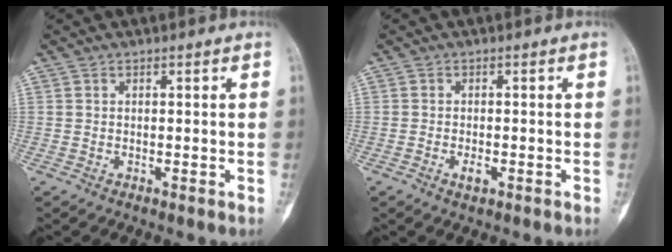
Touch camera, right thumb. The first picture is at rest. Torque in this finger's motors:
{"motor_torque": [0.52, 0.43, 0.14, -0.11, 0.06]}